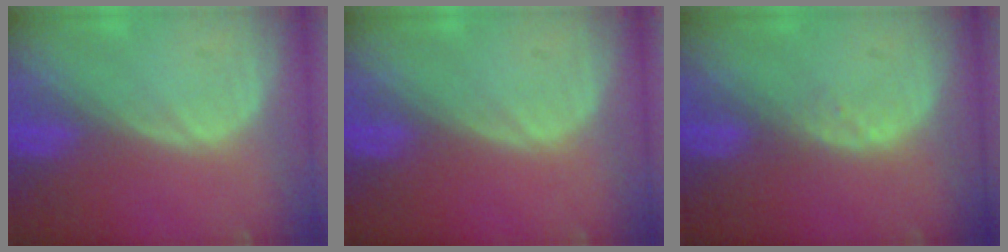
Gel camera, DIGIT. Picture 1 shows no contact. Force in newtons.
{"total": 0.0}
{"total": 1.0, "press": 1.0, "slide": 0.2}